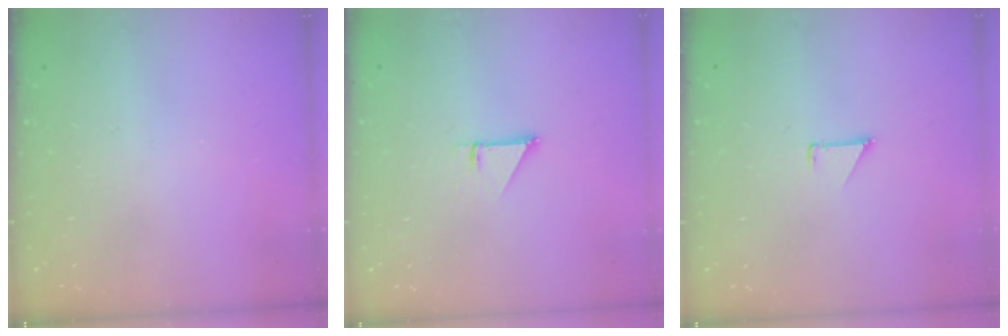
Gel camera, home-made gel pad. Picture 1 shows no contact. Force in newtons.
{"total": 1.0, "press": 1.0, "slide": 0.1}
{"total": 0.7, "press": 0.7, "slide": 0.1}